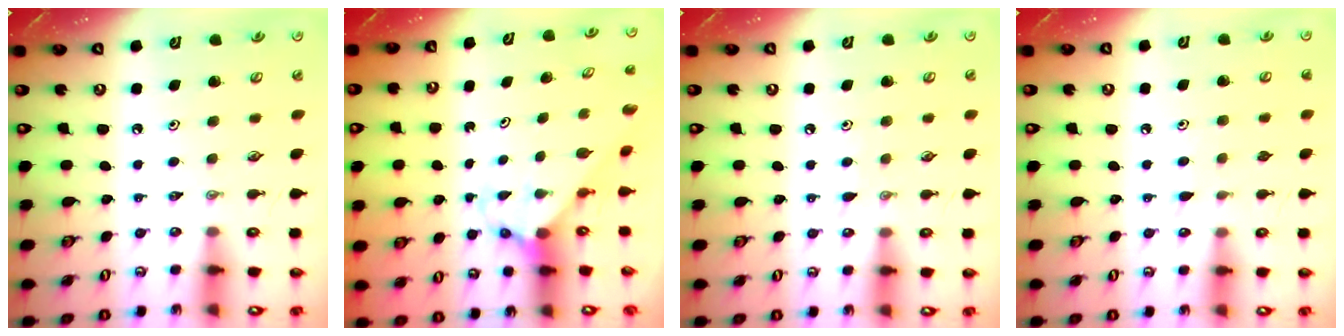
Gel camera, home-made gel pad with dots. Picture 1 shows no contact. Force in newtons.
{"total": 3.3, "press": 3.3, "slide": 0.3}
{"total": 3.7, "press": 3.7, "slide": 0.5}
{"total": 3.6, "press": 3.6, "slide": 0.4}